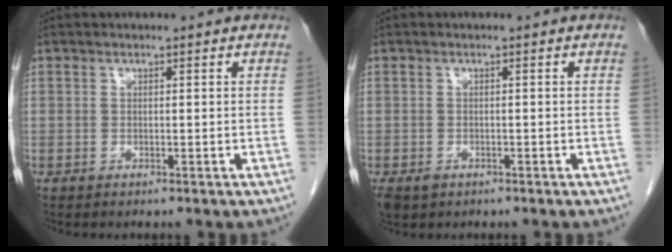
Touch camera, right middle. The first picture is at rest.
{"total": 3.2, "force": [-1.9, 2.2, 1.3], "torque": [-0.027, -0.004, -0.029]}